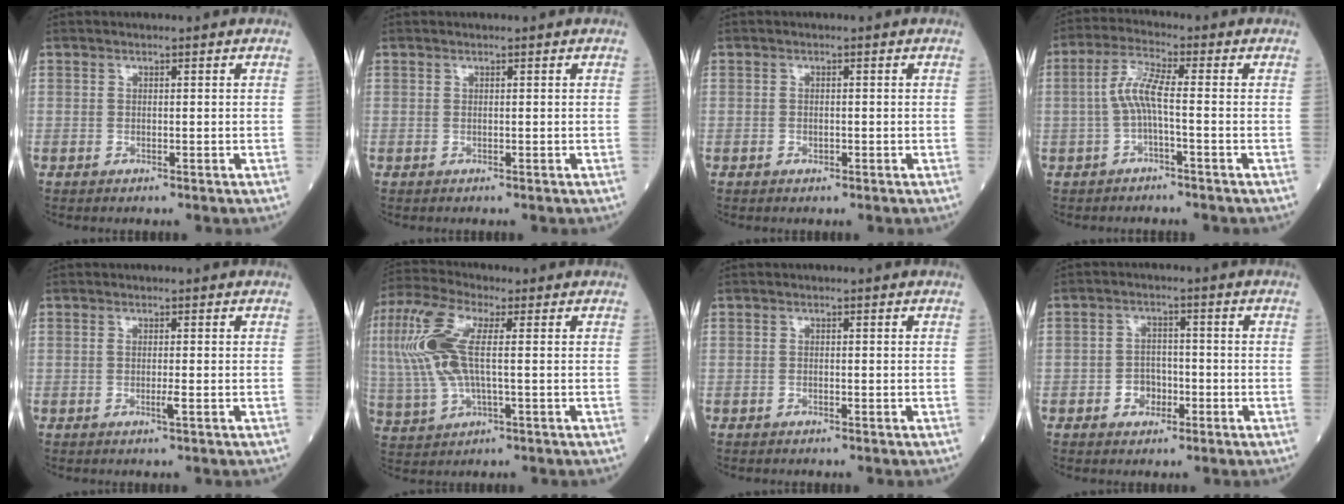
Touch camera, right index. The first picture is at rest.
{"total": 0.0}
{"total": 0.7, "force": [-0.4, 0.5, 0.4], "torque": [-0.009, 0.001, -0.004]}
{"total": 5.1, "force": [-0.9, 0.3, 5.1], "torque": [-0.104, 0.016, -0.019]}
{"total": 1.3, "force": [-0.4, -0.1, 1.3], "torque": [-0.026, -0.003, -0.008]}
{"total": 12.3, "force": [1.7, 4.0, 11.5], "torque": [-0.284, 0.018, 0.031]}
{"total": 0.0}
{"total": 3.7, "force": [-1.5, 2.8, 1.8], "torque": [-0.026, 0.008, -0.024]}